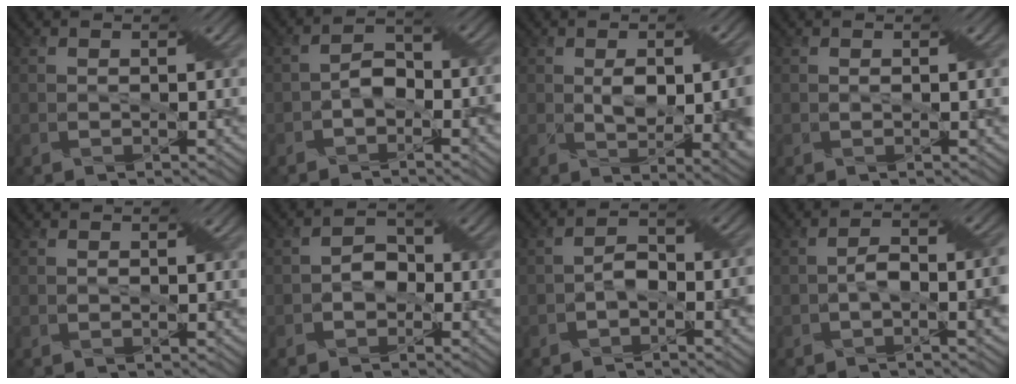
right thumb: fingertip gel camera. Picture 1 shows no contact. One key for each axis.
{"total": 3.8, "fx": -1.6, "fy": 2.3, "fz": 2.6, "tx": -0.045, "ty": 0.010, "tz": -0.033}
{"total": 8.9, "fx": -0.2, "fy": 3.8, "fz": 8.0, "tx": -0.122, "ty": -0.005, "tz": 0.005}
{"total": 0.7, "fx": 0.1, "fy": 0.2, "fz": 0.6, "tx": -0.011, "ty": 0.000, "tz": 0.002}
{"total": 0.0}
{"total": 2.7, "fx": -1.0, "fy": 2.0, "fz": 1.5, "tx": -0.028, "ty": 0.008, "tz": -0.023}
{"total": 4.1, "fx": -1.5, "fy": 2.0, "fz": 3.3, "tx": -0.054, "ty": 0.010, "tz": -0.031}
{"total": 5.3, "fx": -1.2, "fy": 1.9, "fz": 4.8, "tx": -0.082, "ty": 0.009, "tz": -0.025}